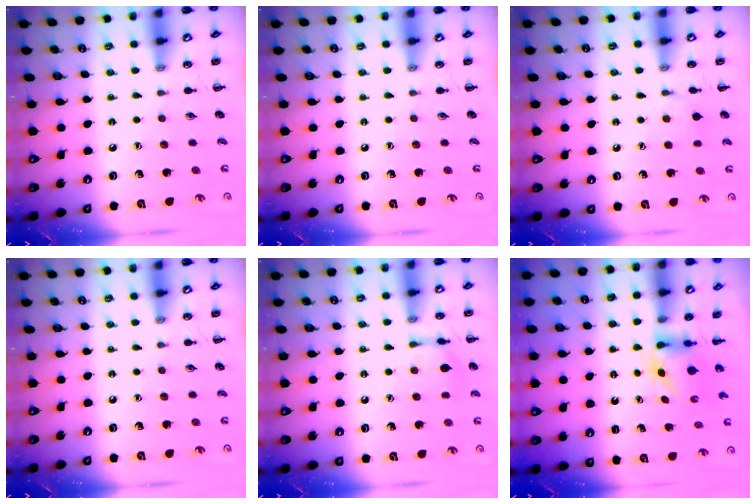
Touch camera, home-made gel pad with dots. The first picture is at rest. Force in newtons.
{"total": 0.0}
{"total": 6.0, "press": 5.6, "slide": 2.1}
{"total": 0.0}
{"total": 8.1, "press": 8.0, "slide": 0.5}
{"total": 3.8, "press": 3.8, "slide": 0.7}